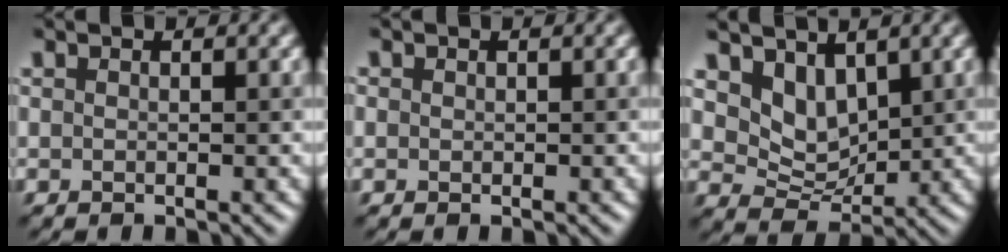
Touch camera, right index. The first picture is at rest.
{"total": 0.6, "force": [0.1, 0.1, -0.6], "torque": [0.005, -0.002, 0.005]}
{"total": 3.5, "force": [2.3, 2.3, 1.3], "torque": [-0.042, -0.015, 0.039]}